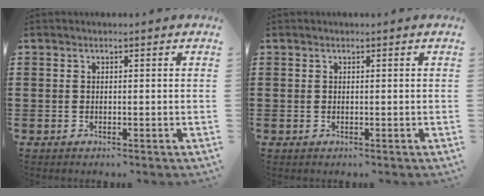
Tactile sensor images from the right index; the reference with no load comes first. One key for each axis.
{"total": 0.0}